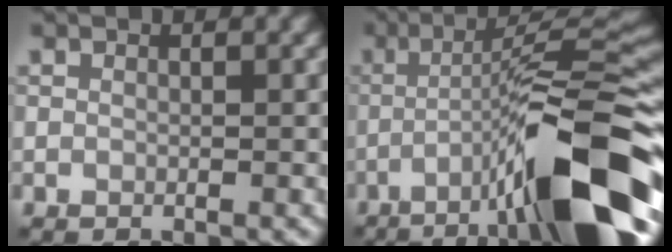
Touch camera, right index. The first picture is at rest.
{"total": 15.1, "force": [-6.6, 3.0, 13.3], "torque": [-0.198, 0.011, -0.099]}